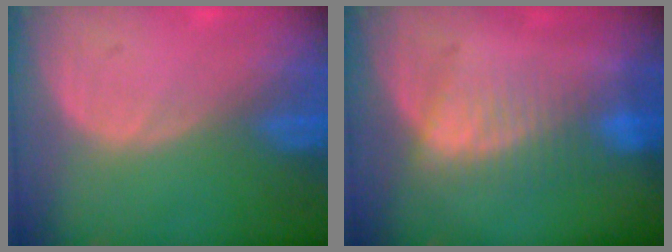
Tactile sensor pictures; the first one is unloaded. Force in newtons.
{"total": 6.9, "press": 6.3, "slide": 2.7}